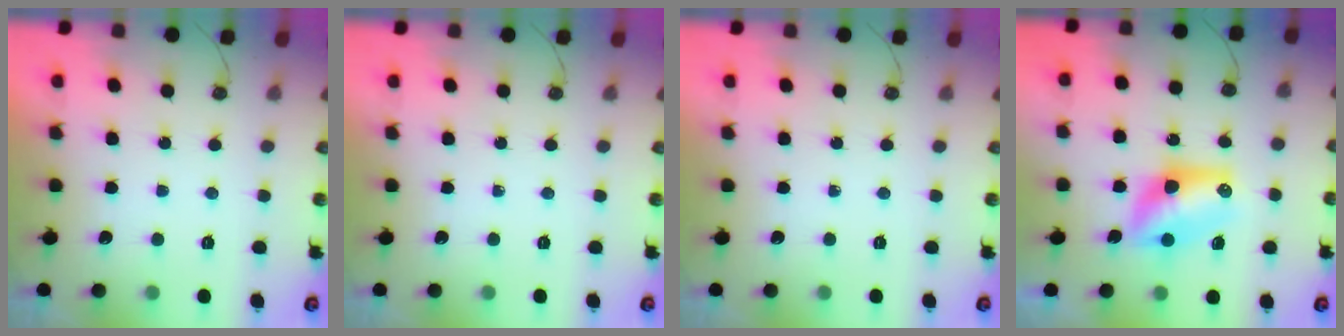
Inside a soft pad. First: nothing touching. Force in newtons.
{"total": 0.0}
{"total": 0.0}
{"total": 9.9, "press": 9.4, "slide": 3.2}